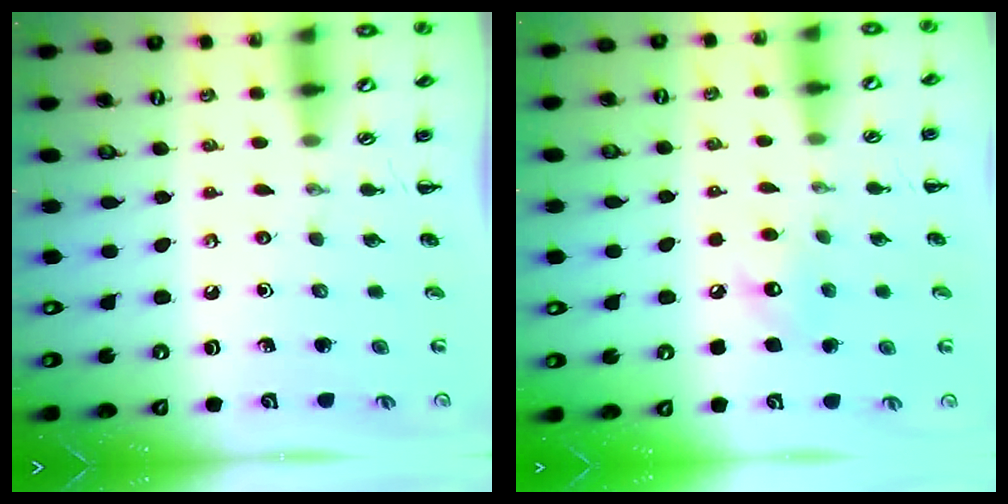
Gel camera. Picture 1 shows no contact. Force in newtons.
{"total": 6.4, "press": 6.3, "slide": 1.2}